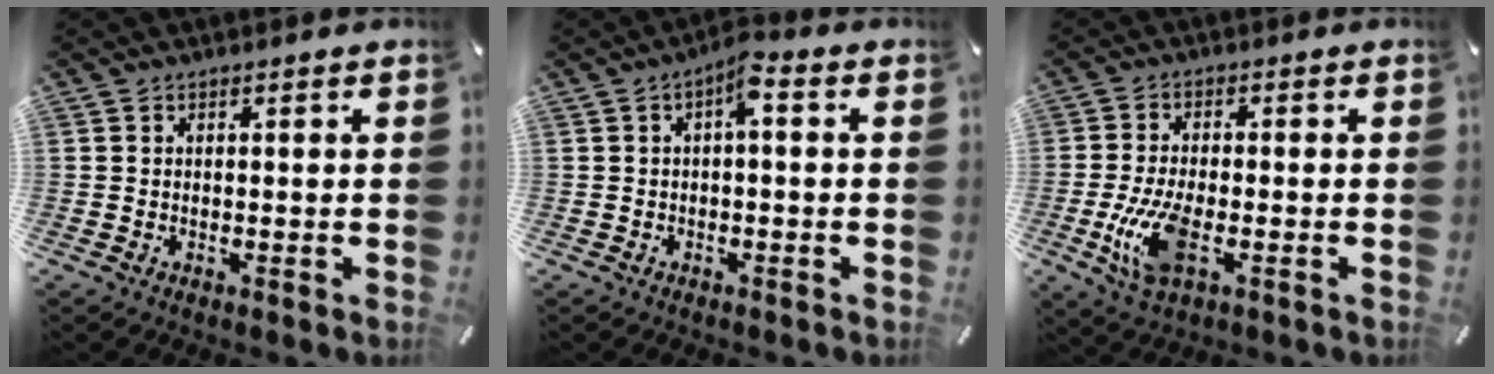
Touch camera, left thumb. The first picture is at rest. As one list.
[{"total": 4.1, "force": [0.0, 1.4, 3.9], "torque": [-0.075, 0.016, -0.003]}, {"total": 10.0, "force": [-2.7, 4.4, 8.5], "torque": [-0.193, -0.013, -0.047]}]